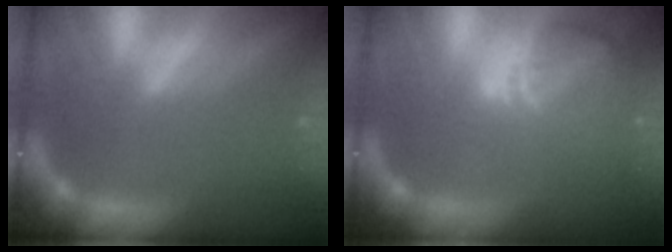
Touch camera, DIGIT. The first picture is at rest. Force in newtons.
{"total": 6.1}